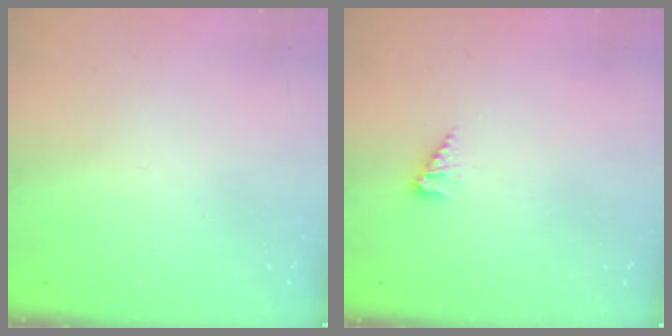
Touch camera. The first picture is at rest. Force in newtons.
{"total": 4.3, "press": 4.3, "slide": 0.4}